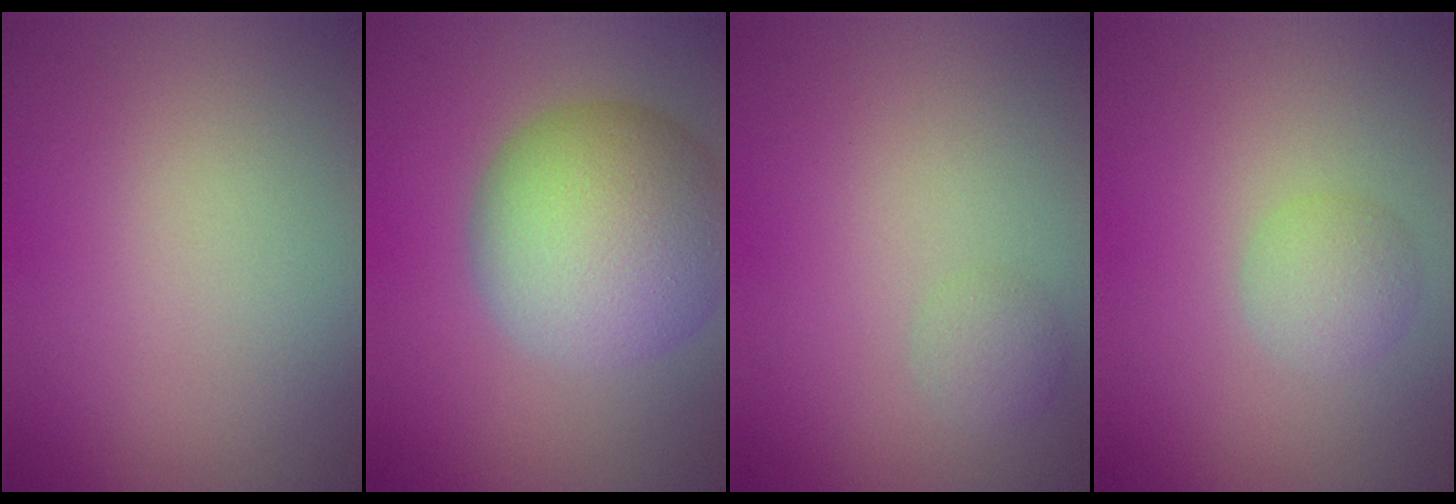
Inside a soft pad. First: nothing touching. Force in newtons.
{"total": 10.7, "press": 10.7, "slide": 0.1}
{"total": 1.4, "press": 1.4, "slide": 0.0}
{"total": 2.3, "press": 2.3, "slide": 0.1}